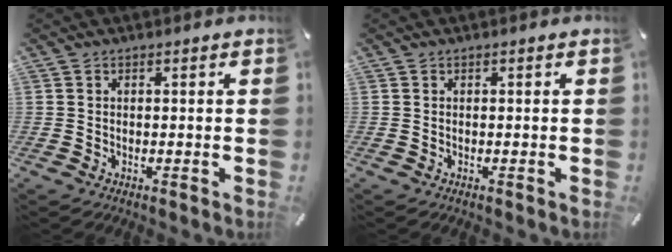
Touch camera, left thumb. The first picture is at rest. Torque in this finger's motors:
{"motor_torque": [-0.11, -0.11, 0.02, 0.02, 0.00]}